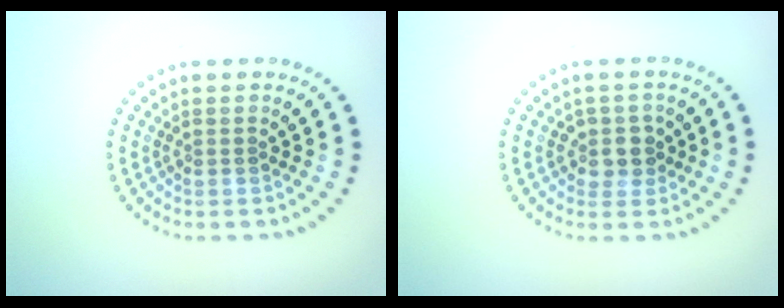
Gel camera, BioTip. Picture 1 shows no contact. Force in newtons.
{"total": 2.3, "press": 1.9, "slide": 1.2}